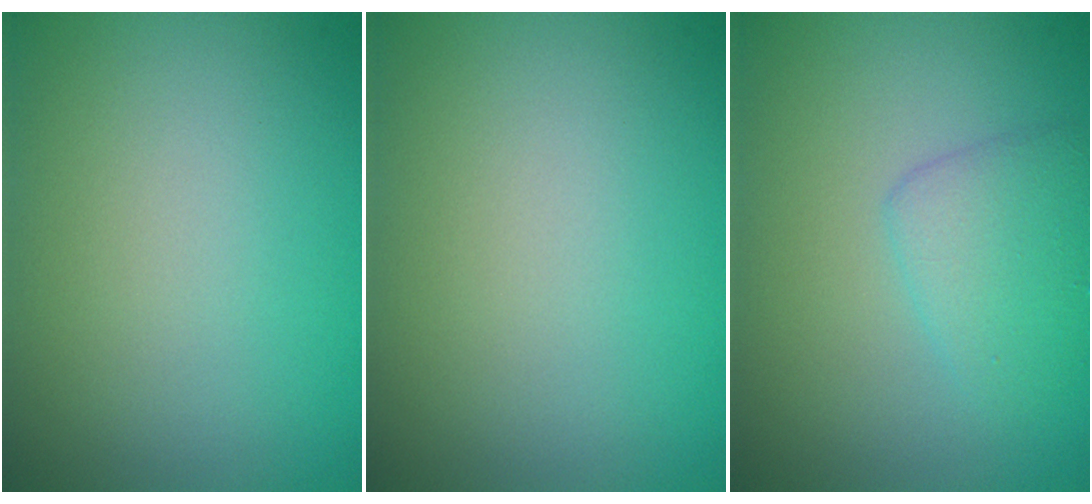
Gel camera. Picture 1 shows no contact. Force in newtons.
{"total": 0.0}
{"total": 2.5, "press": 2.5, "slide": 0.1}